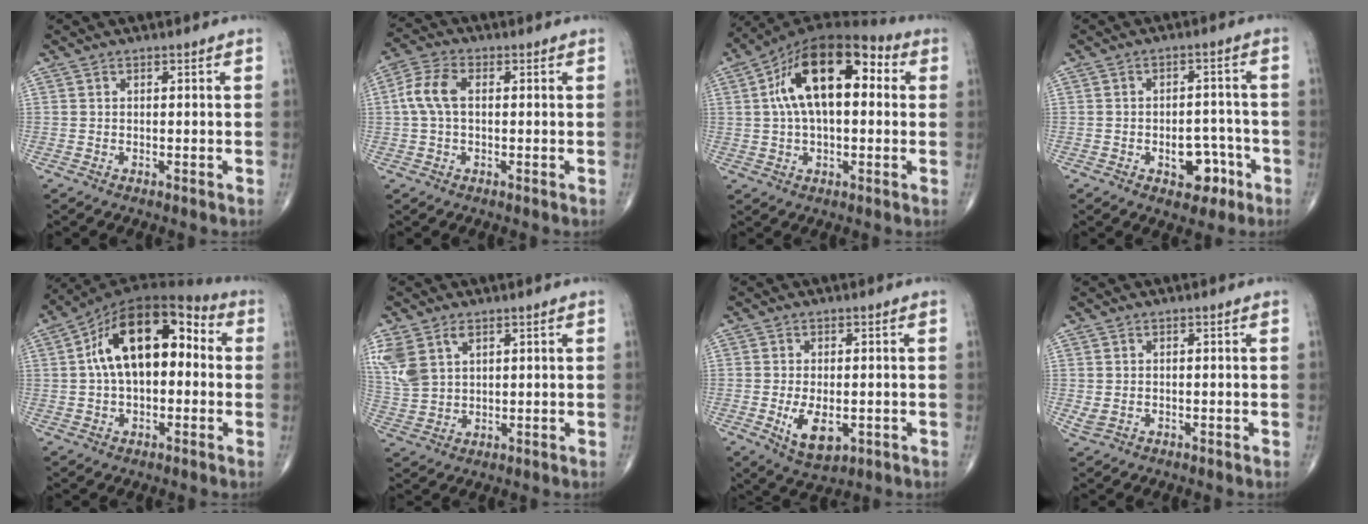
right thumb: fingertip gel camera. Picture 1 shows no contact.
{"total": 6.5, "force": [0.6, 3.8, 5.2], "torque": [-0.120, 0.020, 0.006]}
{"total": 18.2, "force": [3.5, 9.5, 15.1], "torque": [-0.243, 0.035, 0.048]}
{"total": 7.3, "force": [-3.2, 4.7, 4.7], "torque": [-0.035, 0.033, -0.038]}
{"total": 17.6, "force": [1.9, 9.9, 14.5], "torque": [-0.222, 0.046, 0.021]}
{"total": 8.9, "force": [4.2, 5.6, 5.6], "torque": [-0.127, -0.002, 0.097]}
{"total": 7.0, "force": [-1.6, 3.8, 5.7], "torque": [-0.091, -0.013, -0.017]}
{"total": 1.2, "force": [-0.1, 0.9, 0.8], "torque": [-0.021, 0.001, 0.002]}